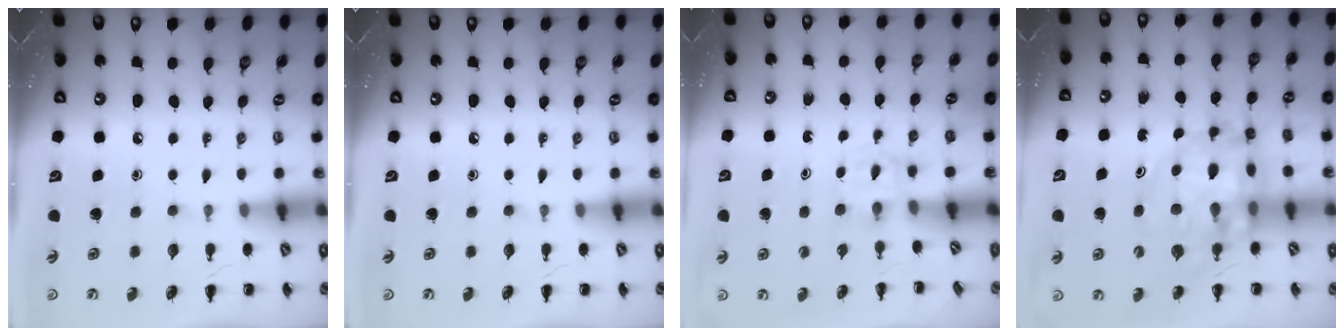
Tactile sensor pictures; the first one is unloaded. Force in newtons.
{"total": 0.0}
{"total": 2.3, "press": 2.1, "slide": 0.9}
{"total": 16.5, "press": 15.8, "slide": 4.7}